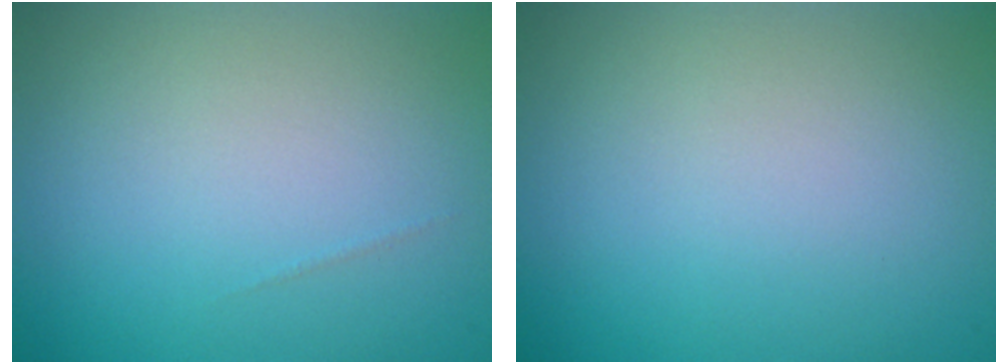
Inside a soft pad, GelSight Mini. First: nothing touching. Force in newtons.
{"total": 0.0}